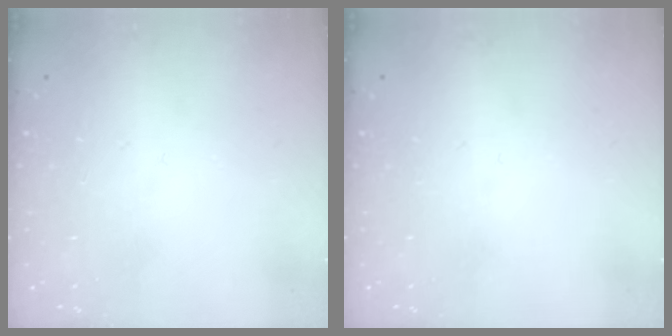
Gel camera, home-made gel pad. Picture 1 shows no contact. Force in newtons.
{"total": 0.0}